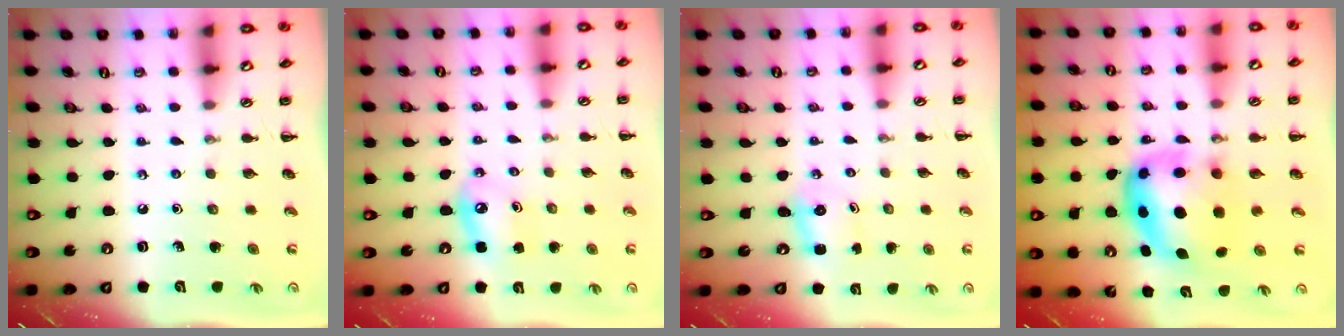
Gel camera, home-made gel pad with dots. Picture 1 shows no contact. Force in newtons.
{"total": 6.7, "press": 6.5, "slide": 1.6}
{"total": 2.5, "press": 2.4, "slide": 0.8}
{"total": 8.5, "press": 8.2, "slide": 2.1}